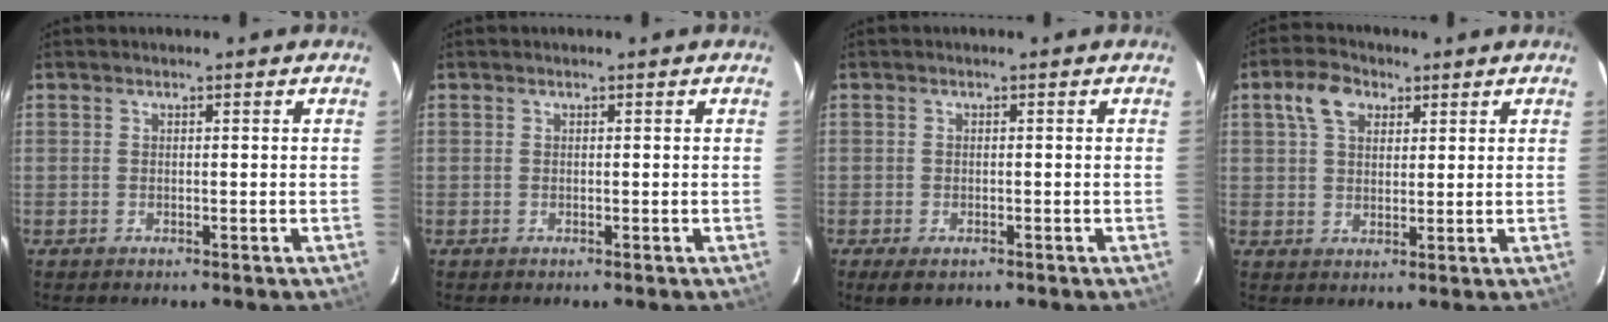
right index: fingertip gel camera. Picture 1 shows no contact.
{"total": 0.0}
{"total": 3.1, "force": [-1.9, 1.4, 2.0], "torque": [-0.041, -0.012, -0.031]}
{"total": 6.4, "force": [3.0, 4.2, 3.9], "torque": [-0.074, 0.024, 0.054]}